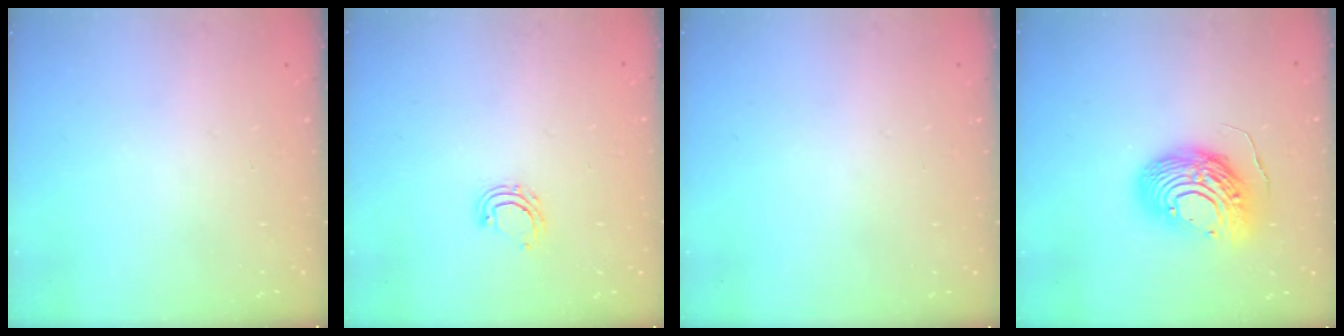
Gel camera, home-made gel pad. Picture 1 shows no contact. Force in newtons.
{"total": 5.7, "press": 5.7, "slide": 0.6}
{"total": 0.0}
{"total": 13.8, "press": 13.8, "slide": 1.1}